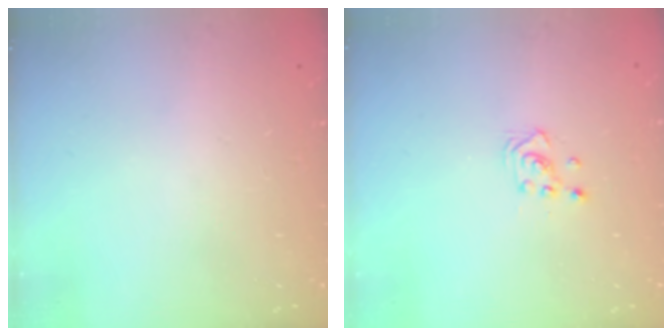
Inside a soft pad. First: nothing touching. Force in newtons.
{"total": 2.8, "press": 2.8, "slide": 0.3}